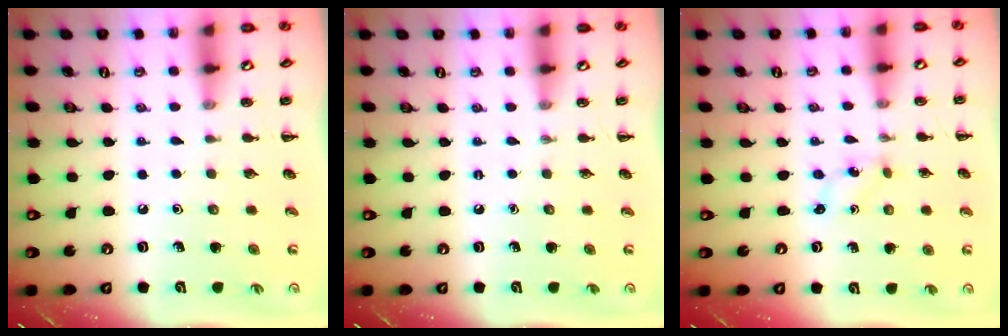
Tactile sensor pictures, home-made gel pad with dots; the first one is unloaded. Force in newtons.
{"total": 0.0}
{"total": 0.0}